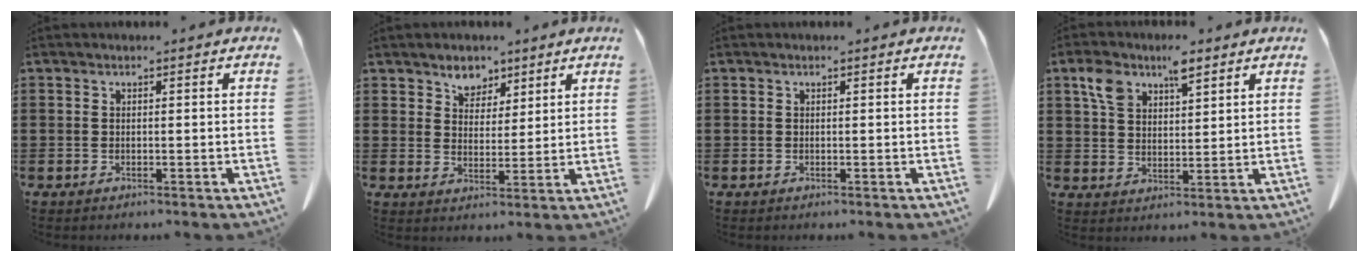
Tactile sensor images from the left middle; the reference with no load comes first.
{"total": 4.5, "force": [3.5, 2.8, 0.7], "torque": [-0.024, -0.002, 0.063]}
{"total": 0.0}
{"total": 6.9, "force": [4.4, 3.3, 4.2], "torque": [-0.089, 0.007, 0.079]}